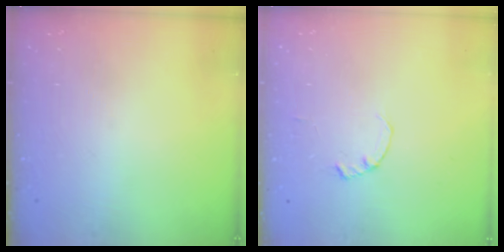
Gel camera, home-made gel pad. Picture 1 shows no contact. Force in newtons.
{"total": 0.0}